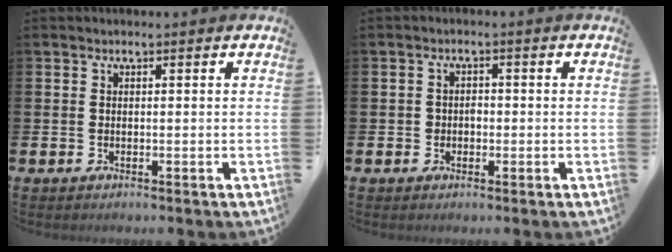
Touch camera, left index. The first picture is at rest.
{"total": 1.4, "force": [-0.3, 1.3, 0.5], "torque": [-0.009, 0.005, -0.008]}